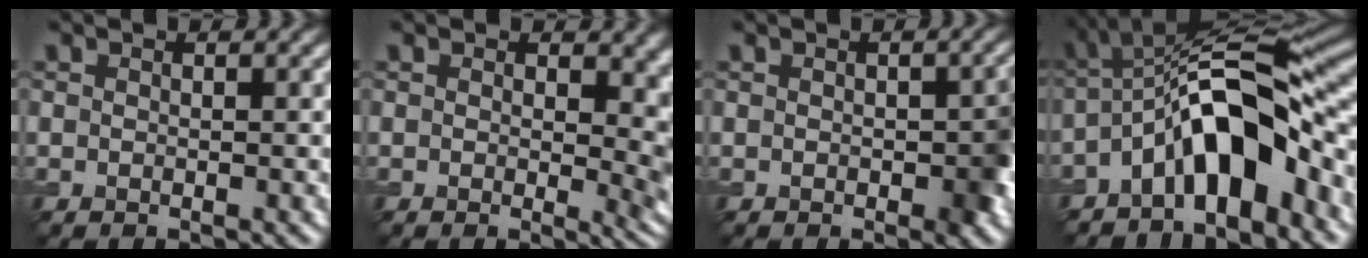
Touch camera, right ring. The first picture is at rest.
{"total": 5.8, "force": [0.8, 3.2, 4.7], "torque": [-0.029, -0.008, 0.010]}
{"total": 3.0, "force": [-0.4, 1.4, 2.6], "torque": [-0.028, -0.001, -0.003]}
{"total": 10.0, "force": [-3.8, 3.7, 8.4], "torque": [-0.133, 0.018, -0.075]}